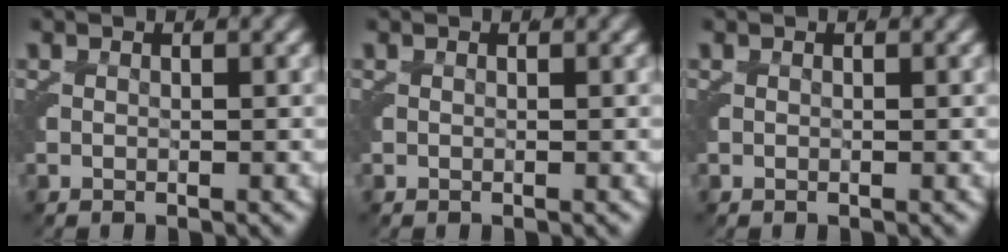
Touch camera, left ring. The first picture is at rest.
{"total": 0.0}
{"total": 0.0}